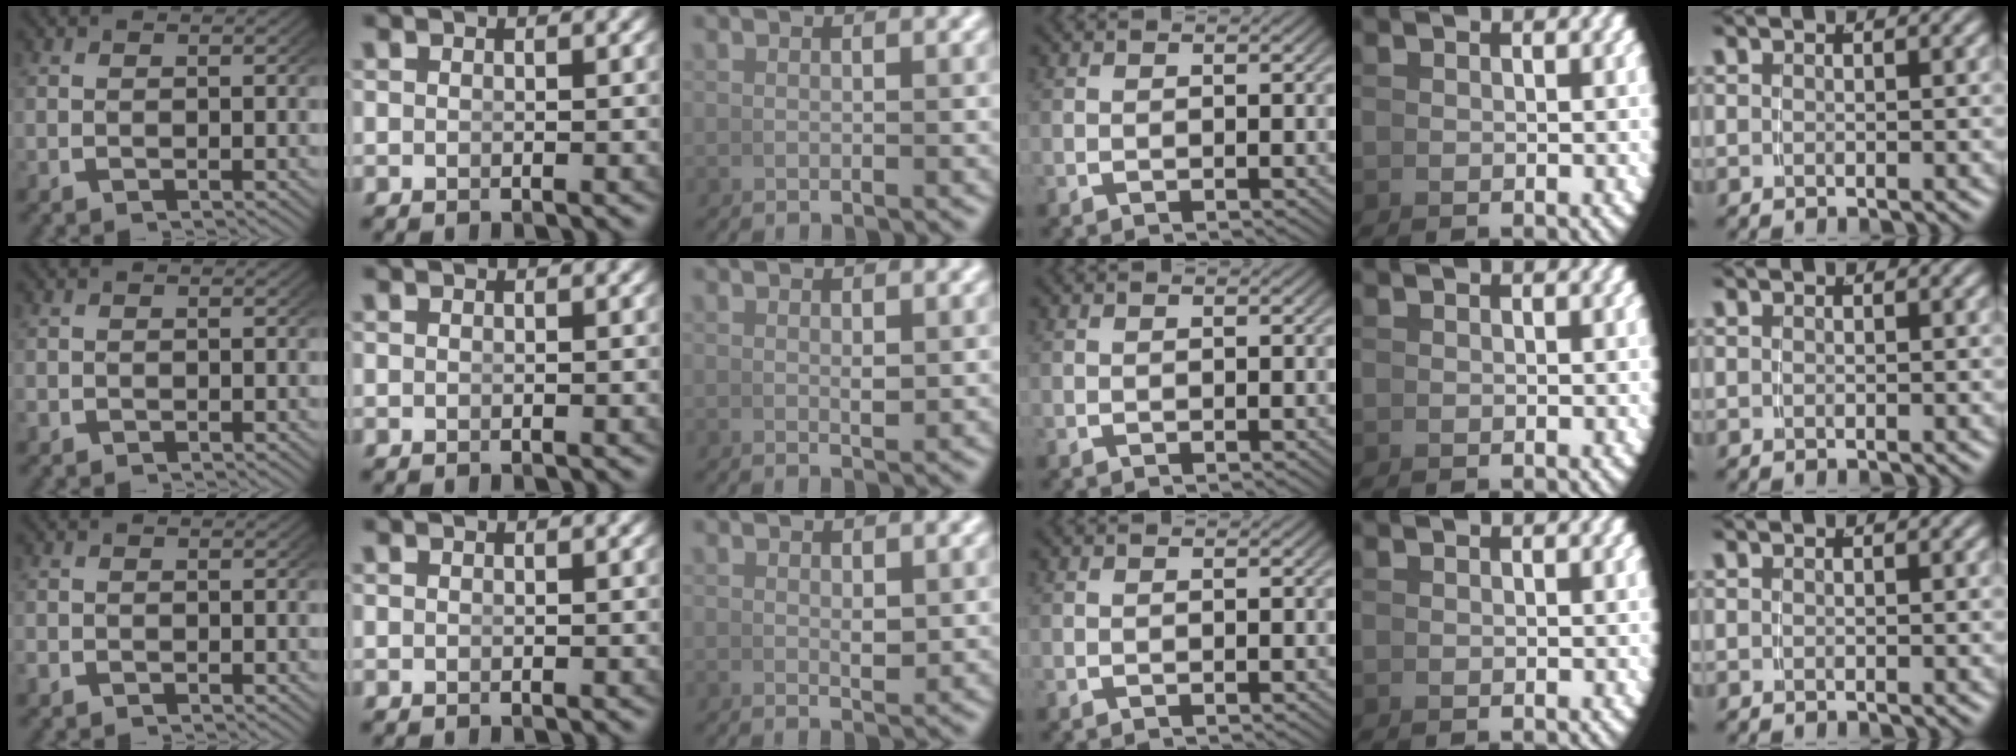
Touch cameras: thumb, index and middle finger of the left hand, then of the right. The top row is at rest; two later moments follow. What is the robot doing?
{"motion": "lift_and_place", "object": "dispenser bottle"}